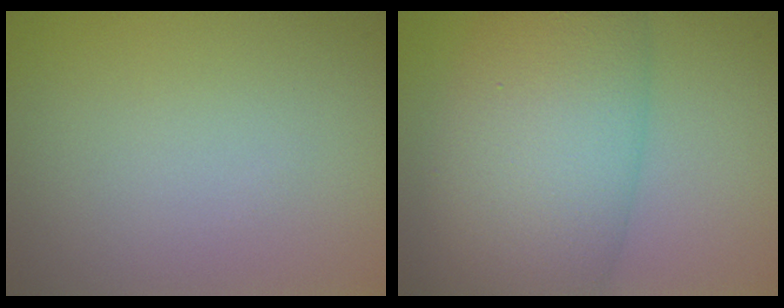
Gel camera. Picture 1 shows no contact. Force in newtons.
{"total": 10.3, "press": 10.3, "slide": 0.3}